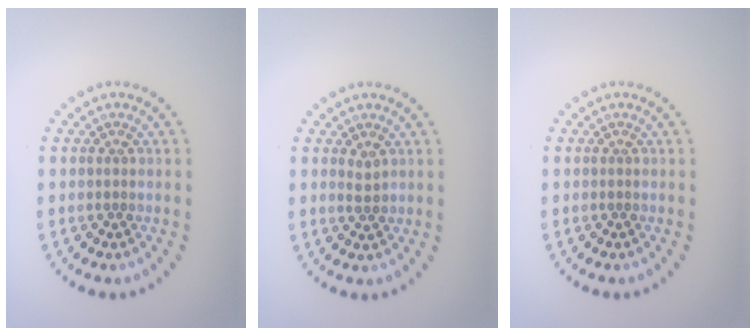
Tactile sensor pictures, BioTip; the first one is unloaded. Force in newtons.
{"total": 1.0, "press": 1.0, "slide": 0.4}
{"total": 0.0}